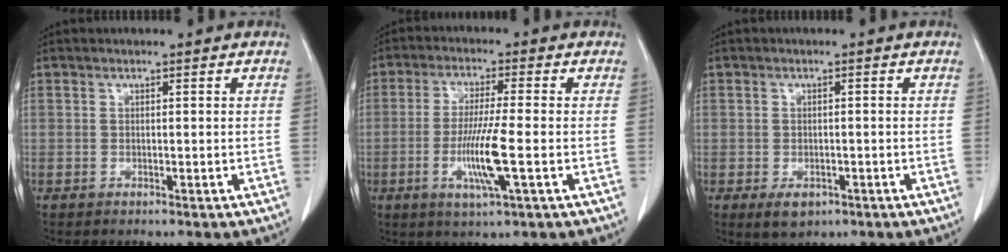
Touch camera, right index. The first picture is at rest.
{"total": 8.5, "force": [-2.2, -0.3, 8.2], "torque": [-0.161, -0.015, -0.042]}
{"total": 3.2, "force": [-1.6, 2.1, 1.8], "torque": [-0.029, -0.003, -0.015]}